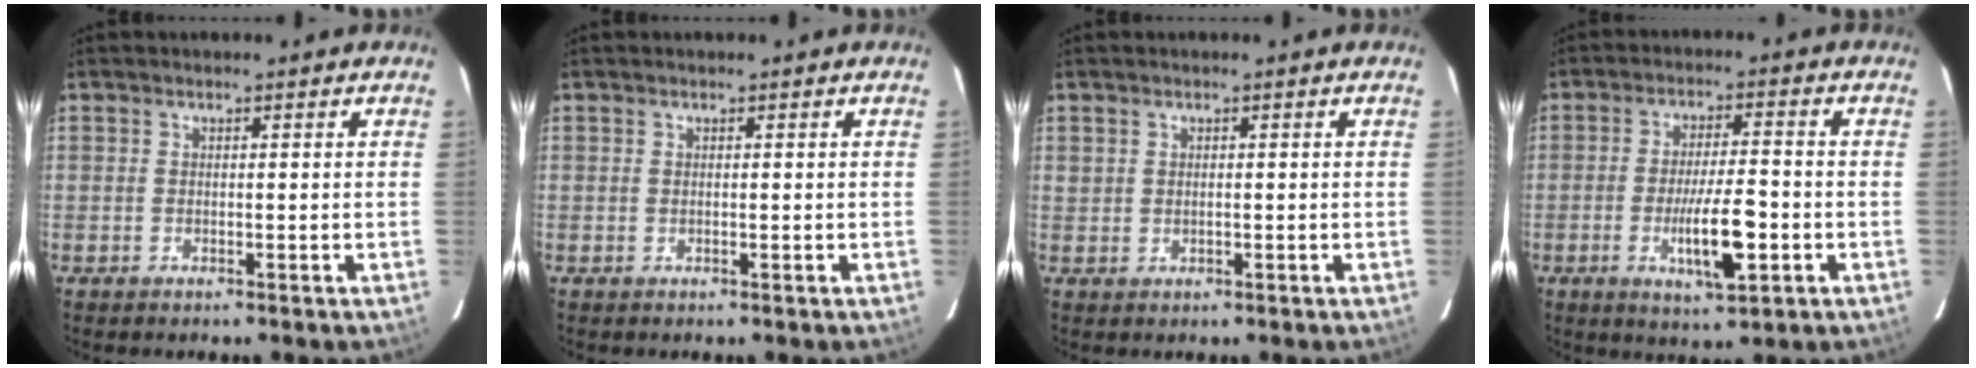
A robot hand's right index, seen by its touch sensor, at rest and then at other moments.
{"total": 0.0}
{"total": 0.9, "force": [0.2, 0.8, 0.5], "torque": [-0.014, 0.005, 0.007]}
{"total": 8.6, "force": [-2.7, 1.4, 8.1], "torque": [-0.137, -0.007, -0.044]}